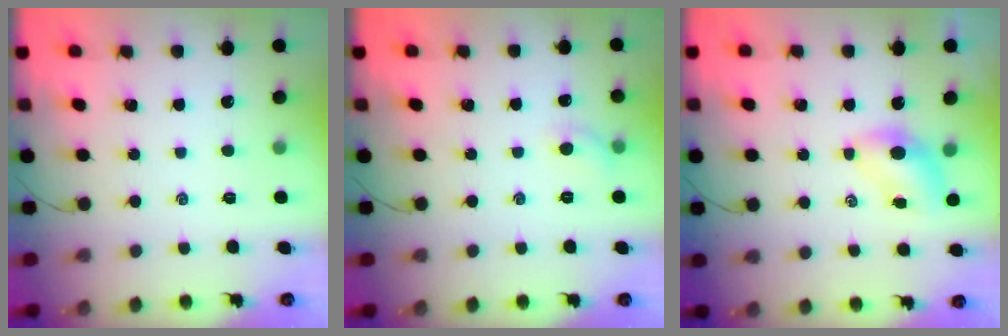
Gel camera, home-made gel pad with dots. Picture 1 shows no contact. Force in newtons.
{"total": 5.0, "press": 4.8, "slide": 1.4}
{"total": 4.8, "press": 4.8, "slide": 0.6}